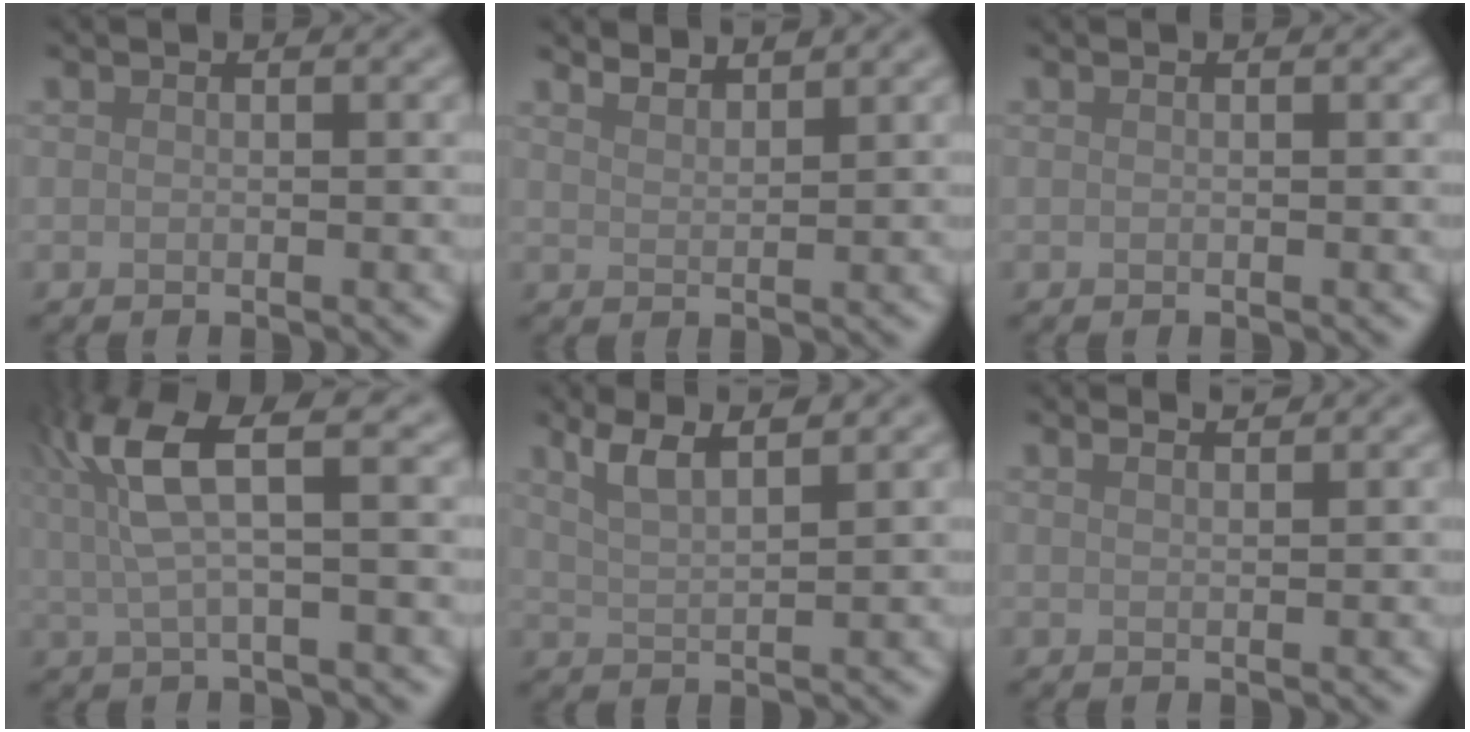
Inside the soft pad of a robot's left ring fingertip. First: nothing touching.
{"total": 3.0, "force": [2.8, 0.5, 1.0], "torque": [-0.001, 0.001, 0.032]}
{"total": 0.0}
{"total": 7.0, "force": [2.4, 1.8, 6.4], "torque": [-0.142, 0.014, 0.046]}
{"total": 3.8, "force": [2.6, 1.0, 2.6], "torque": [-0.042, 0.014, 0.043]}
{"total": 2.1, "force": [1.8, 0.6, 1.0], "torque": [-0.001, 0.000, 0.004]}